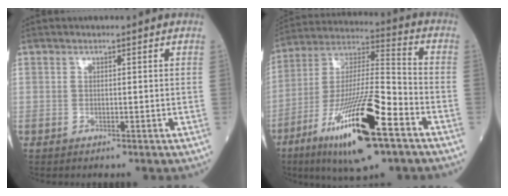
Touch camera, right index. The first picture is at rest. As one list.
[{"total": 20.9, "force": [-10.3, 3.1, 18.0], "torque": [-0.349, -0.031, -0.178]}]